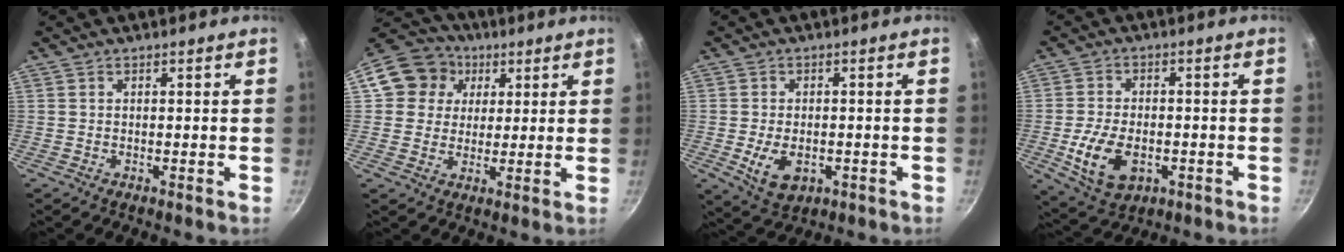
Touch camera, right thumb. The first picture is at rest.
{"total": 11.7, "force": [3.6, 10.3, 4.1], "torque": [-0.048, 0.017, 0.049]}
{"total": 7.2, "force": [-1.9, 4.5, 5.2], "torque": [-0.085, 0.000, -0.022]}
{"total": 10.8, "force": [-2.9, 6.7, 7.9], "torque": [-0.142, 0.007, -0.043]}